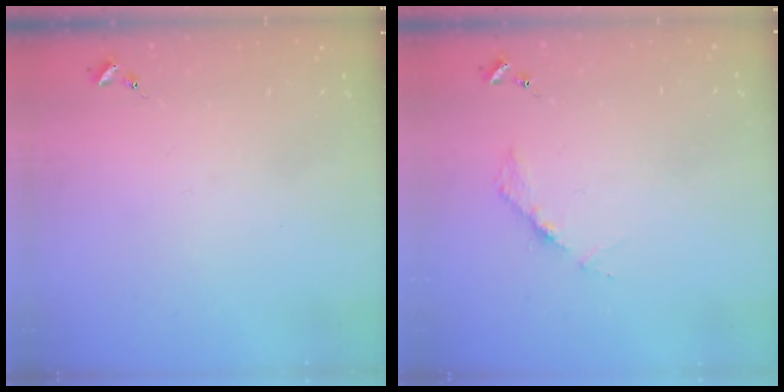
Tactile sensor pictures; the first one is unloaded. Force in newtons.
{"total": 3.6, "press": 3.6, "slide": 0.5}